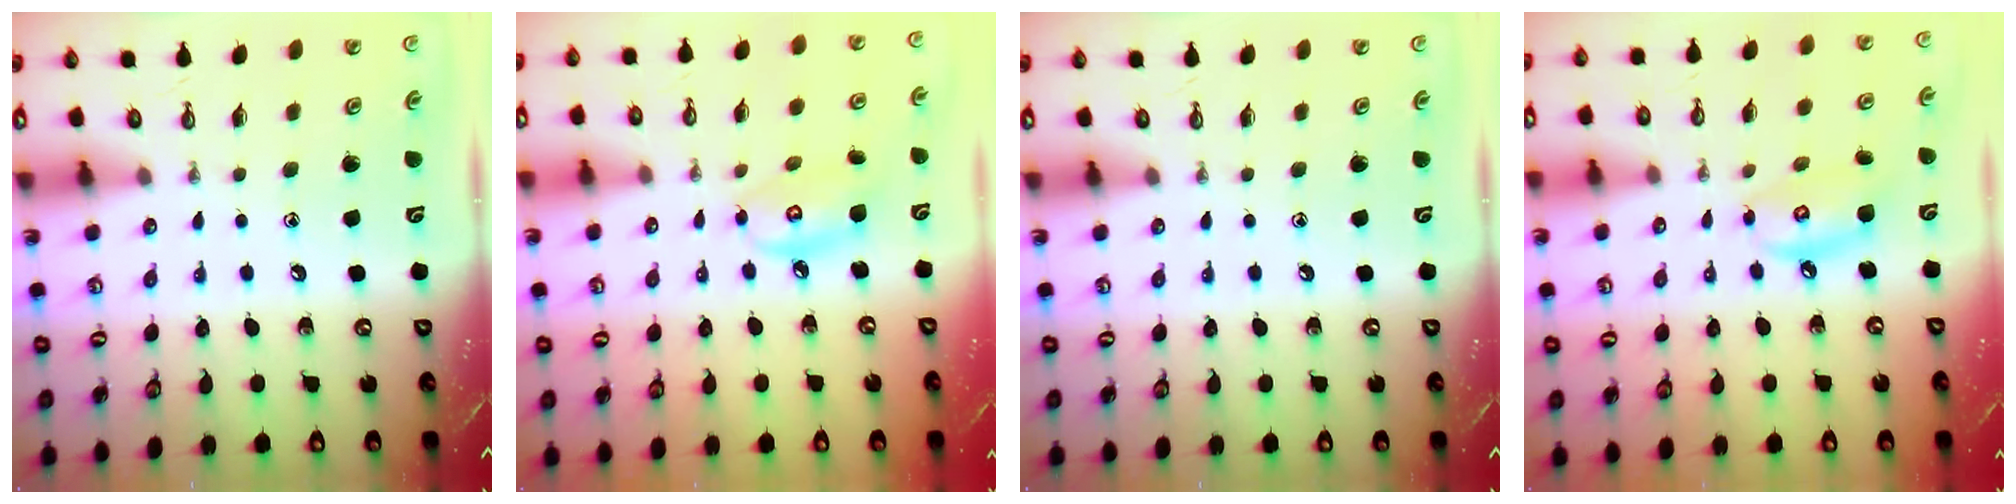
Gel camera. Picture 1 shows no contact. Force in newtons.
{"total": 8.2, "press": 8.2, "slide": 0.6}
{"total": 0.0}
{"total": 8.5, "press": 8.5, "slide": 0.7}